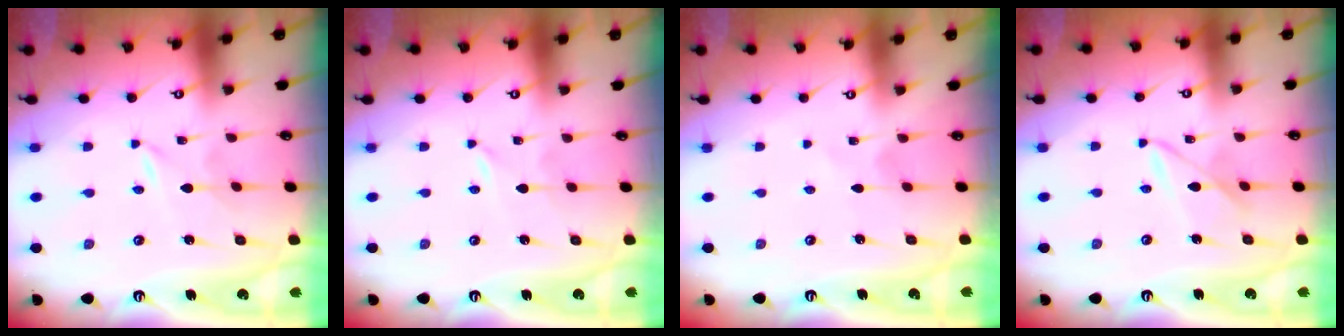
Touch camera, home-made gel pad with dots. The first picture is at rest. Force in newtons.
{"total": 0.0}
{"total": 0.7, "press": 0.7, "slide": 0.1}
{"total": 5.6, "press": 5.5, "slide": 0.5}